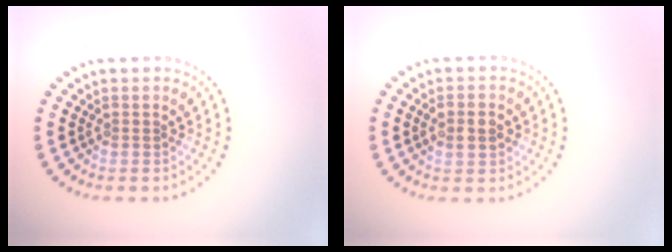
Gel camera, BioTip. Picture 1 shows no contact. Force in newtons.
{"total": 2.3, "press": 2.3, "slide": 0.3}